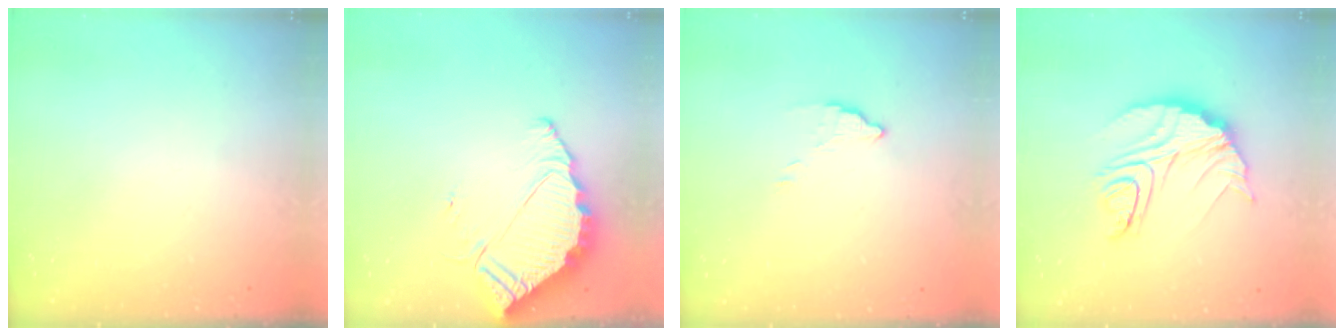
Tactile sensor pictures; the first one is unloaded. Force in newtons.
{"total": 6.8, "press": 6.8, "slide": 0.4}
{"total": 2.9, "press": 2.9, "slide": 0.1}
{"total": 13.6, "press": 13.6, "slide": 1.0}